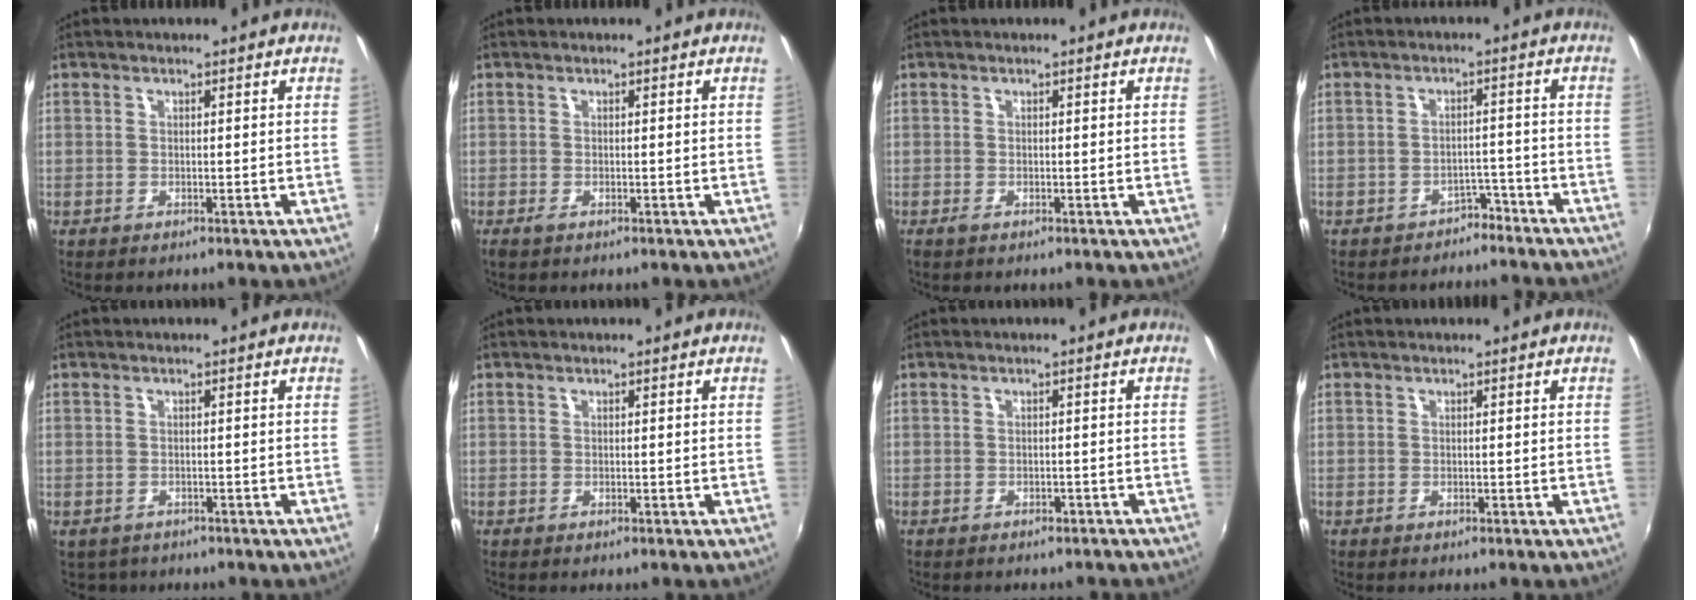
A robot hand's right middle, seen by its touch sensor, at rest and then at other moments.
{"total": 0.7, "force": [-0.4, 0.1, 0.5], "torque": [-0.011, -0.002, -0.008]}
{"total": 0.5, "force": [-0.3, 0.0, 0.4], "torque": [-0.009, -0.002, -0.007]}
{"total": 5.4, "force": [-4.6, 2.8, 0.9], "torque": [-0.019, 0.020, -0.051]}
{"total": 2.0, "force": [-1.3, 1.5, 0.3], "torque": [-0.011, -0.005, -0.018]}
{"total": 0.0}
{"total": 3.0, "force": [-2.6, 1.2, 0.8], "torque": [-0.015, -0.008, -0.031]}
{"total": 0.0}